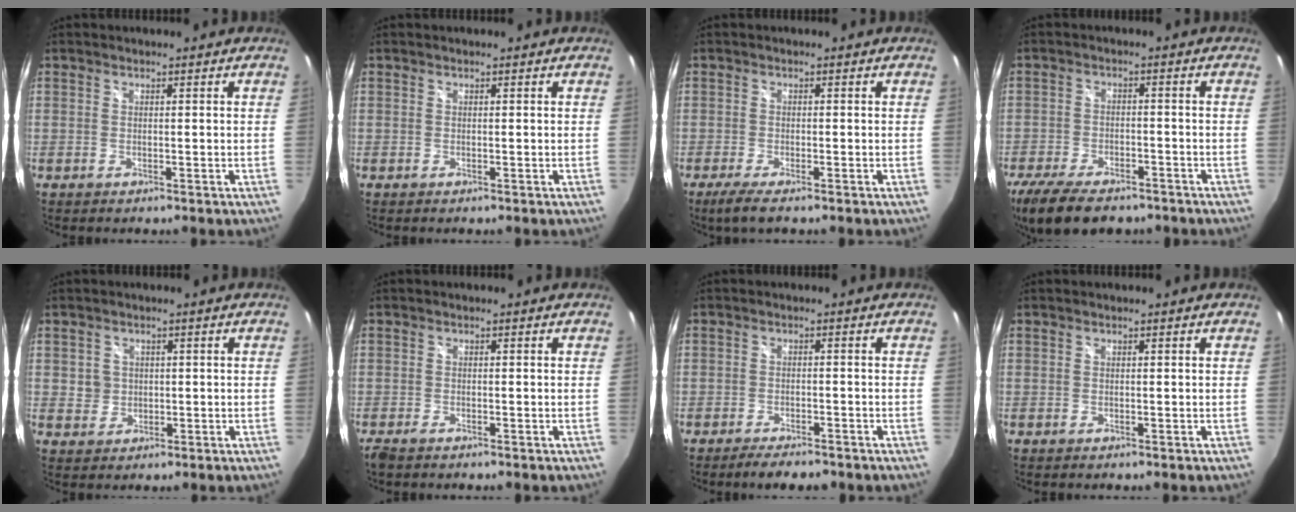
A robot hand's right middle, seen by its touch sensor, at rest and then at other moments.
{"total": 0.0}
{"total": 3.6, "force": [-2.6, 0.2, 2.6], "torque": [-0.060, -0.015, -0.048]}
{"total": 14.1, "force": [-10.7, 5.4, 7.3], "torque": [-0.169, -0.037, -0.176]}
{"total": 3.0, "force": [0.2, 2.9, 0.5], "torque": [-0.005, 0.003, 0.003]}
{"total": 2.3, "force": [-1.8, 0.7, 1.2], "torque": [-0.025, -0.011, -0.031]}
{"total": 4.4, "force": [-3.8, 1.1, 2.0], "torque": [-0.047, -0.006, -0.062]}
{"total": 0.0}